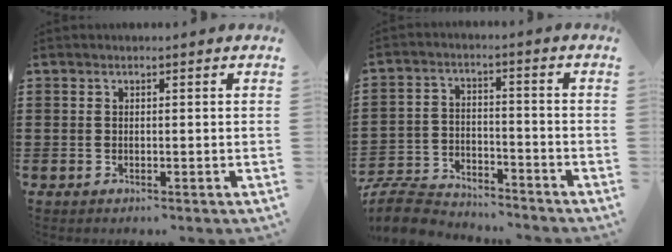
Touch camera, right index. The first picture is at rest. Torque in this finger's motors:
{"motor_torque": [-0.34, 0.53, -1.05, -0.21]}